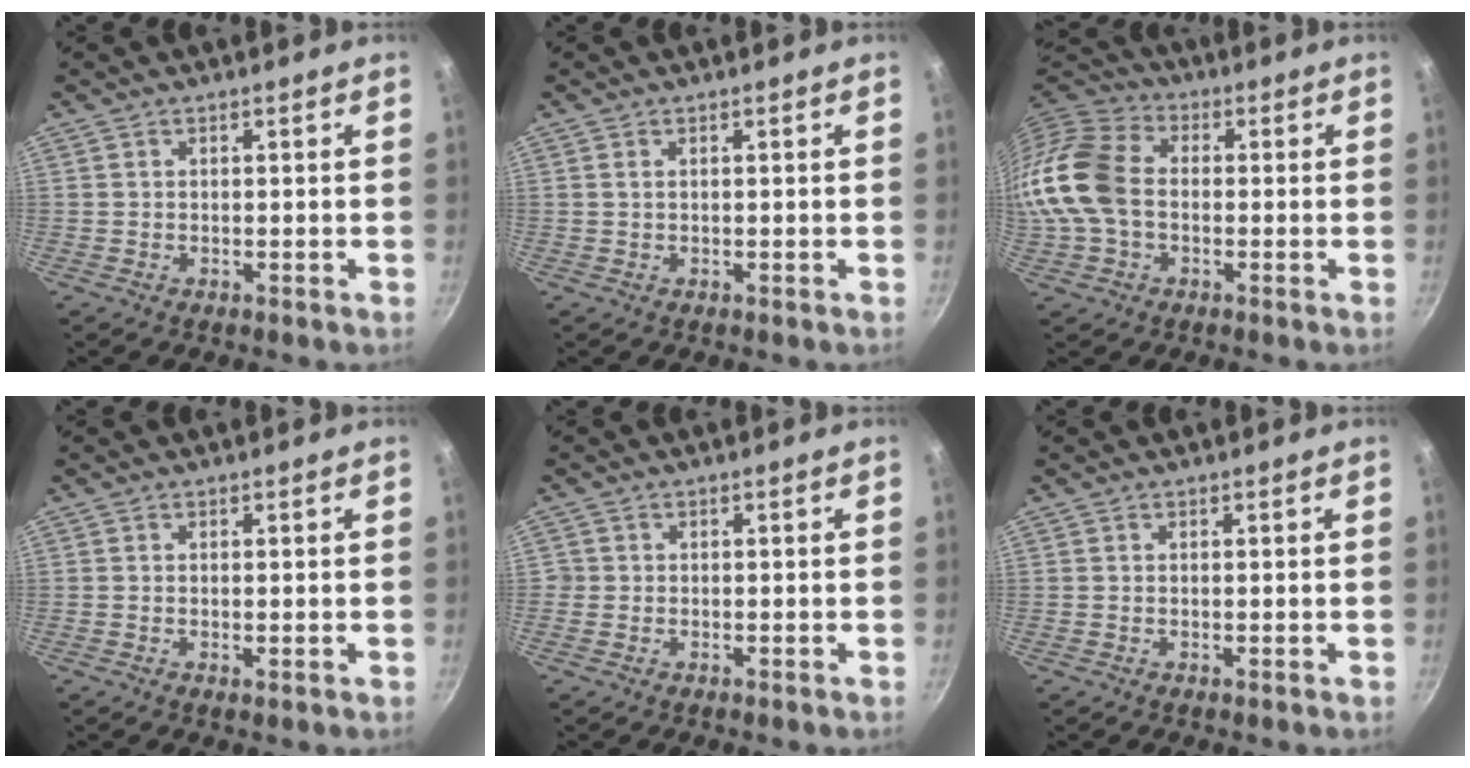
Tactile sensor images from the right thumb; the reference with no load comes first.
{"total": 0.6, "force": [0.2, 0.2, 0.5], "torque": [-0.010, 0.001, 0.004]}
{"total": 13.9, "force": [-1.0, 9.8, 9.8], "torque": [-0.181, 0.028, -0.037]}
{"total": 0.6, "force": [0.1, 0.2, 0.6], "torque": [-0.011, -0.003, 0.000]}
{"total": 0.9, "force": [-0.1, 0.9, 0.1], "torque": [0.003, 0.002, -0.005]}
{"total": 0.0}